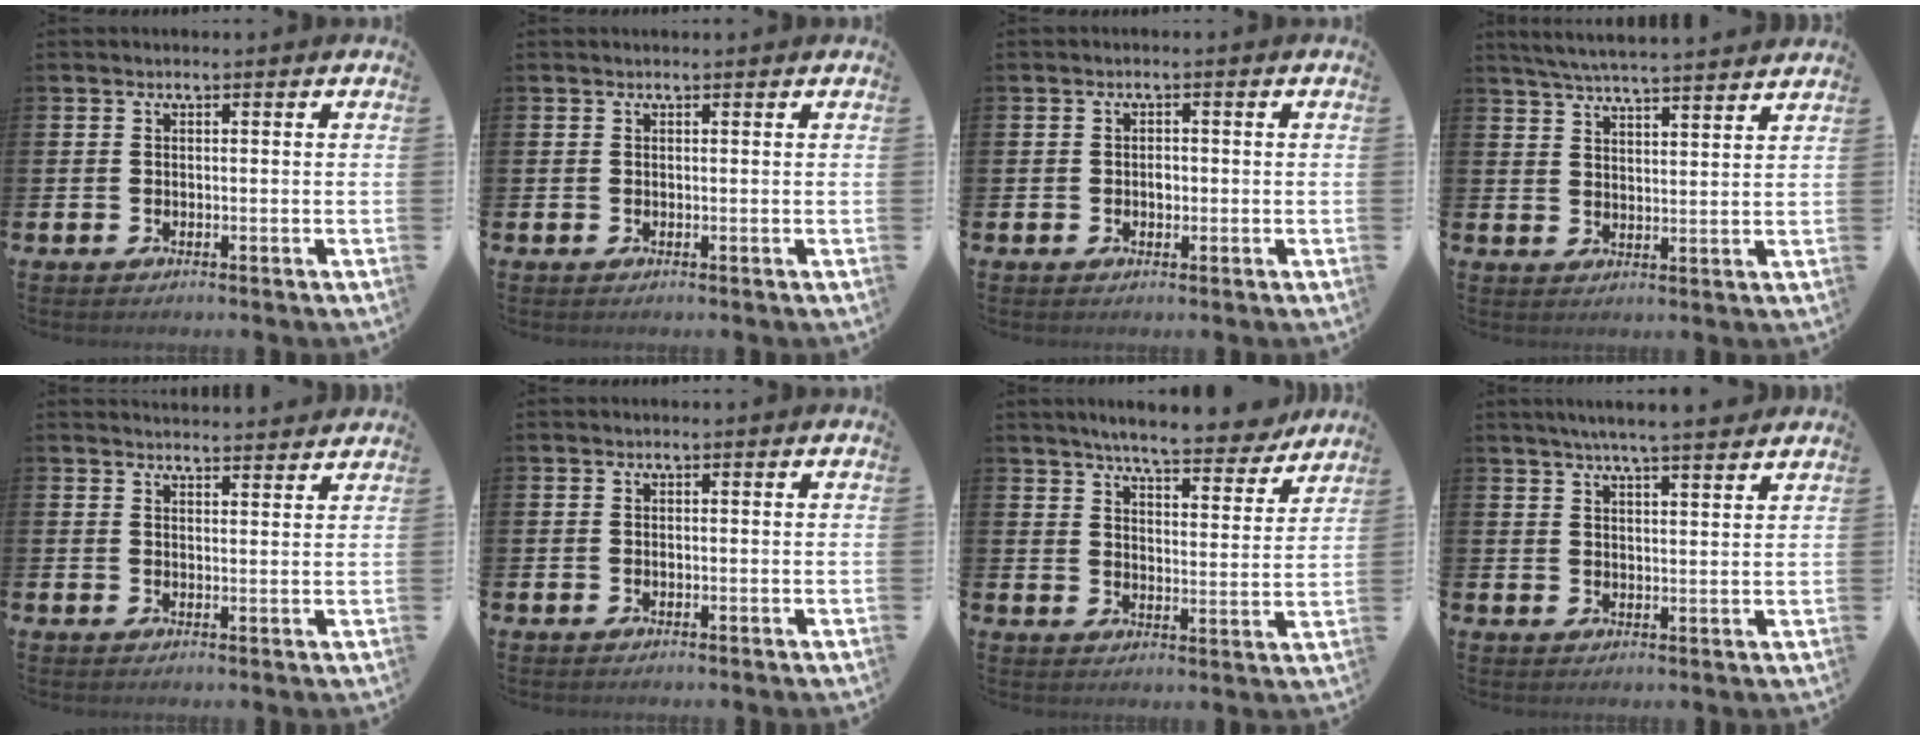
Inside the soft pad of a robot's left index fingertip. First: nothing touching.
{"total": 0.0}
{"total": 1.2, "force": [0.0, 0.9, 0.8], "torque": [-0.004, 0.002, -0.004]}
{"total": 5.3, "force": [5.2, -0.3, 1.0], "torque": [-0.036, -0.029, 0.094]}
{"total": 3.0, "force": [3.0, 0.1, 0.0], "torque": [0.006, -0.022, 0.051]}
{"total": 0.0}
{"total": 7.0, "force": [6.7, 0.6, 2.1], "torque": [-0.049, -0.041, 0.114]}
{"total": 5.2, "force": [4.9, -0.2, 1.7], "torque": [-0.041, -0.016, 0.087]}